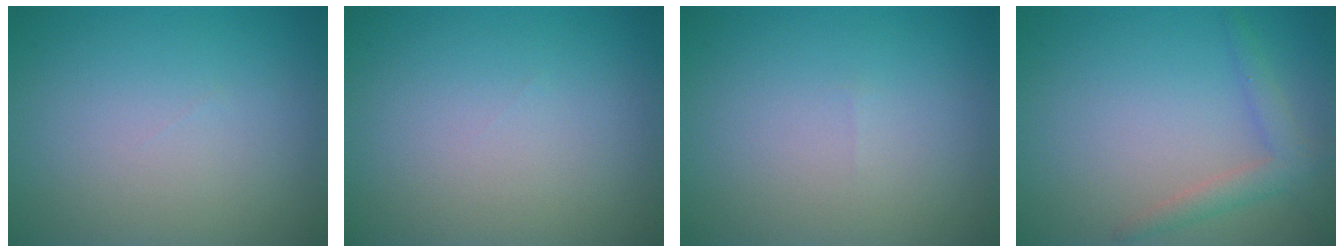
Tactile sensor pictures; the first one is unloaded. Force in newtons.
{"total": 0.0}
{"total": 0.0}
{"total": 2.3, "press": 2.3, "slide": 0.1}